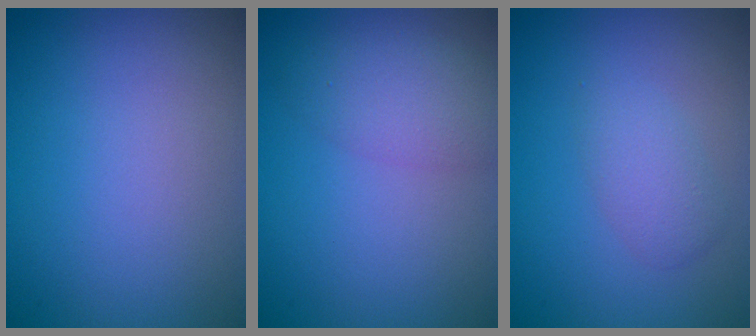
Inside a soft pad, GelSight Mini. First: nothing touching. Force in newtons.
{"total": 3.0, "press": 3.0, "slide": 0.1}
{"total": 2.0, "press": 2.0, "slide": 0.0}